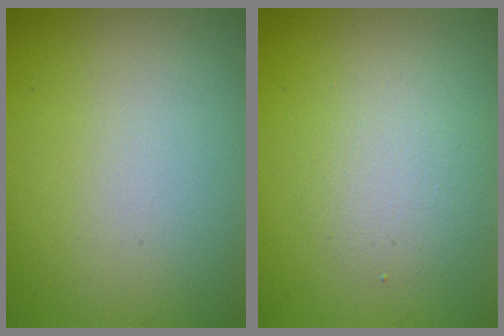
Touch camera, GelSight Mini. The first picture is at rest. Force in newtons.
{"total": 2.4, "press": 2.4, "slide": 0.2}